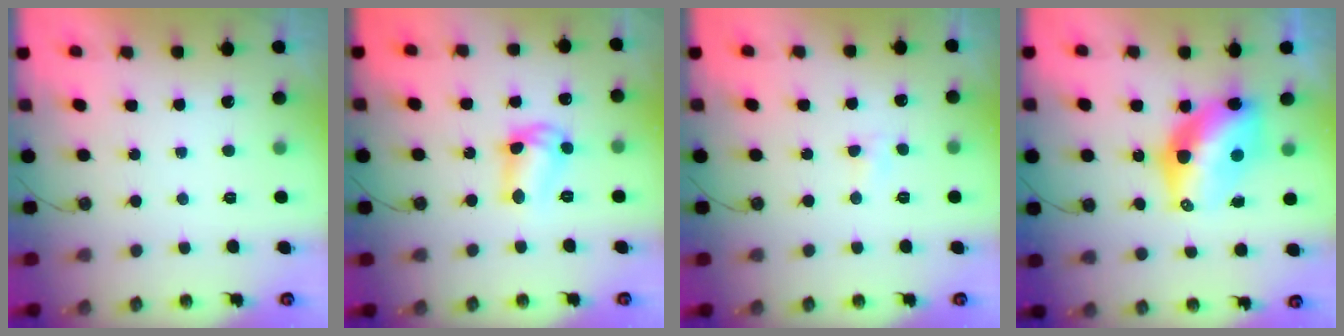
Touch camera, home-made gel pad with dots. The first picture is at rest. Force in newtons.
{"total": 10.5, "press": 10.4, "slide": 0.7}
{"total": 2.9, "press": 2.9, "slide": 0.4}
{"total": 11.4, "press": 11.3, "slide": 0.9}